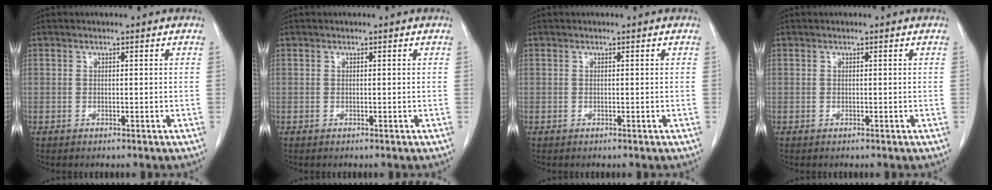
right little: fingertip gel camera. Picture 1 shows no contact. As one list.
[{"total": 0.0}, {"total": 0.0}, {"total": 0.0}]